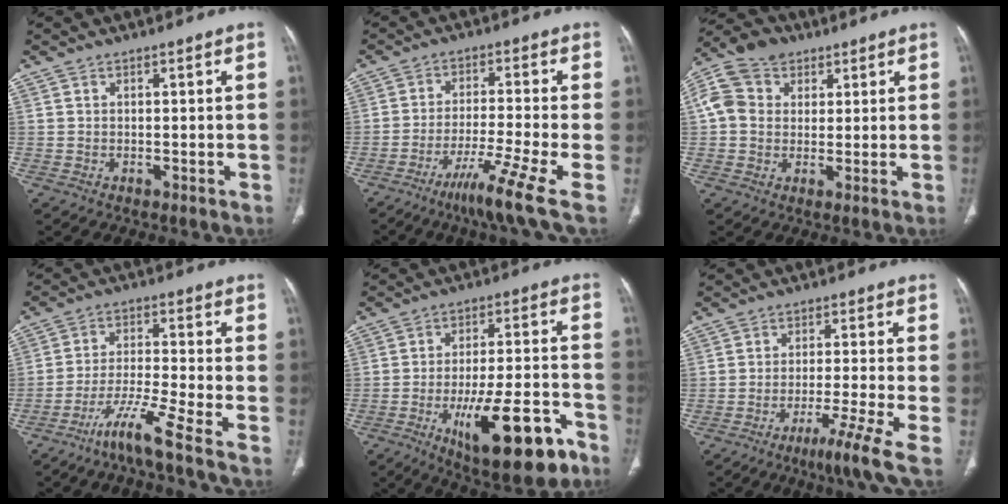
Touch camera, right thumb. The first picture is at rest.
{"total": 11.3, "force": [-5.8, -0.3, 9.7], "torque": [-0.185, 0.006, -0.102]}
{"total": 10.5, "force": [3.1, 8.8, 4.9], "torque": [-0.093, 0.020, 0.052]}
{"total": 9.9, "force": [-6.3, -0.3, 7.7], "torque": [-0.159, 0.018, -0.121]}
{"total": 18.7, "force": [-9.0, 6.3, 15.1], "torque": [-0.216, 0.042, -0.127]}
{"total": 8.7, "force": [-4.4, -0.7, 7.4], "torque": [-0.135, 0.002, -0.075]}